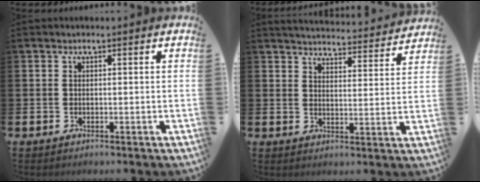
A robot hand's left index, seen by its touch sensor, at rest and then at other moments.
{"total": 4.6, "force": [4.5, 0.2, 0.3], "torque": [-0.018, -0.038, 0.077]}